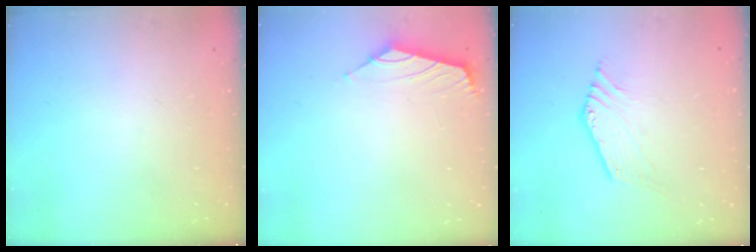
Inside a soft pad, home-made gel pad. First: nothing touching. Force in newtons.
{"total": 0.7, "press": 0.6, "slide": 0.2}
{"total": 2.8, "press": 2.7, "slide": 0.6}